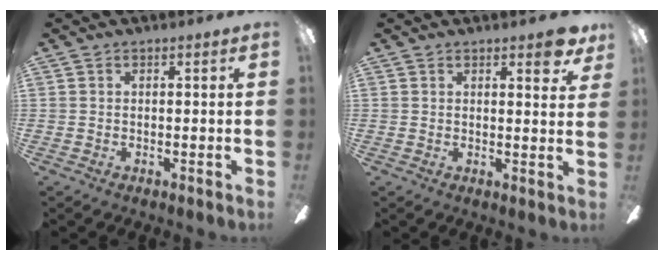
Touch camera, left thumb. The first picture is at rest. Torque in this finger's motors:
{"motor_torque": [0.02, 0.11, -0.32, 0.17, 0.00]}